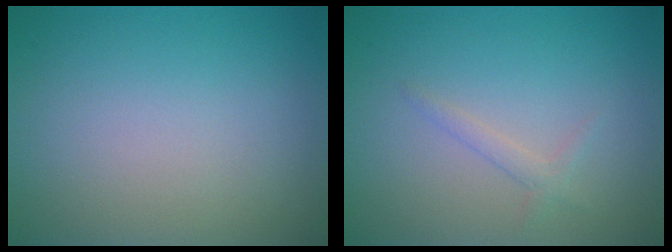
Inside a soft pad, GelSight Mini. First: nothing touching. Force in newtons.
{"total": 1.1, "press": 1.1, "slide": 0.1}